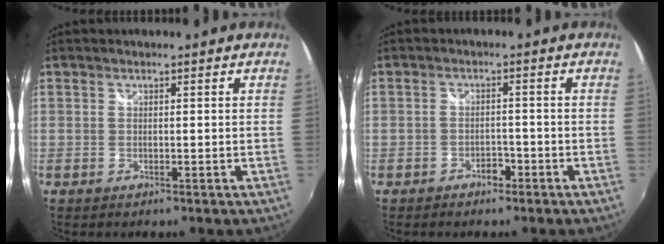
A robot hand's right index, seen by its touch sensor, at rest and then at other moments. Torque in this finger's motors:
{"motor_torque": [-0.79, 0.88, 0.01, 0.03]}